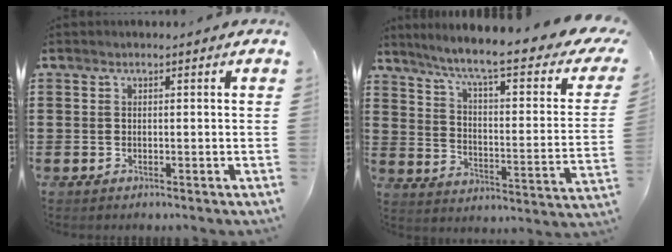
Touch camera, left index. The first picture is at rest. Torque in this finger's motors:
{"motor_torque": [0.71, 0.14, 1.05, 0.21]}